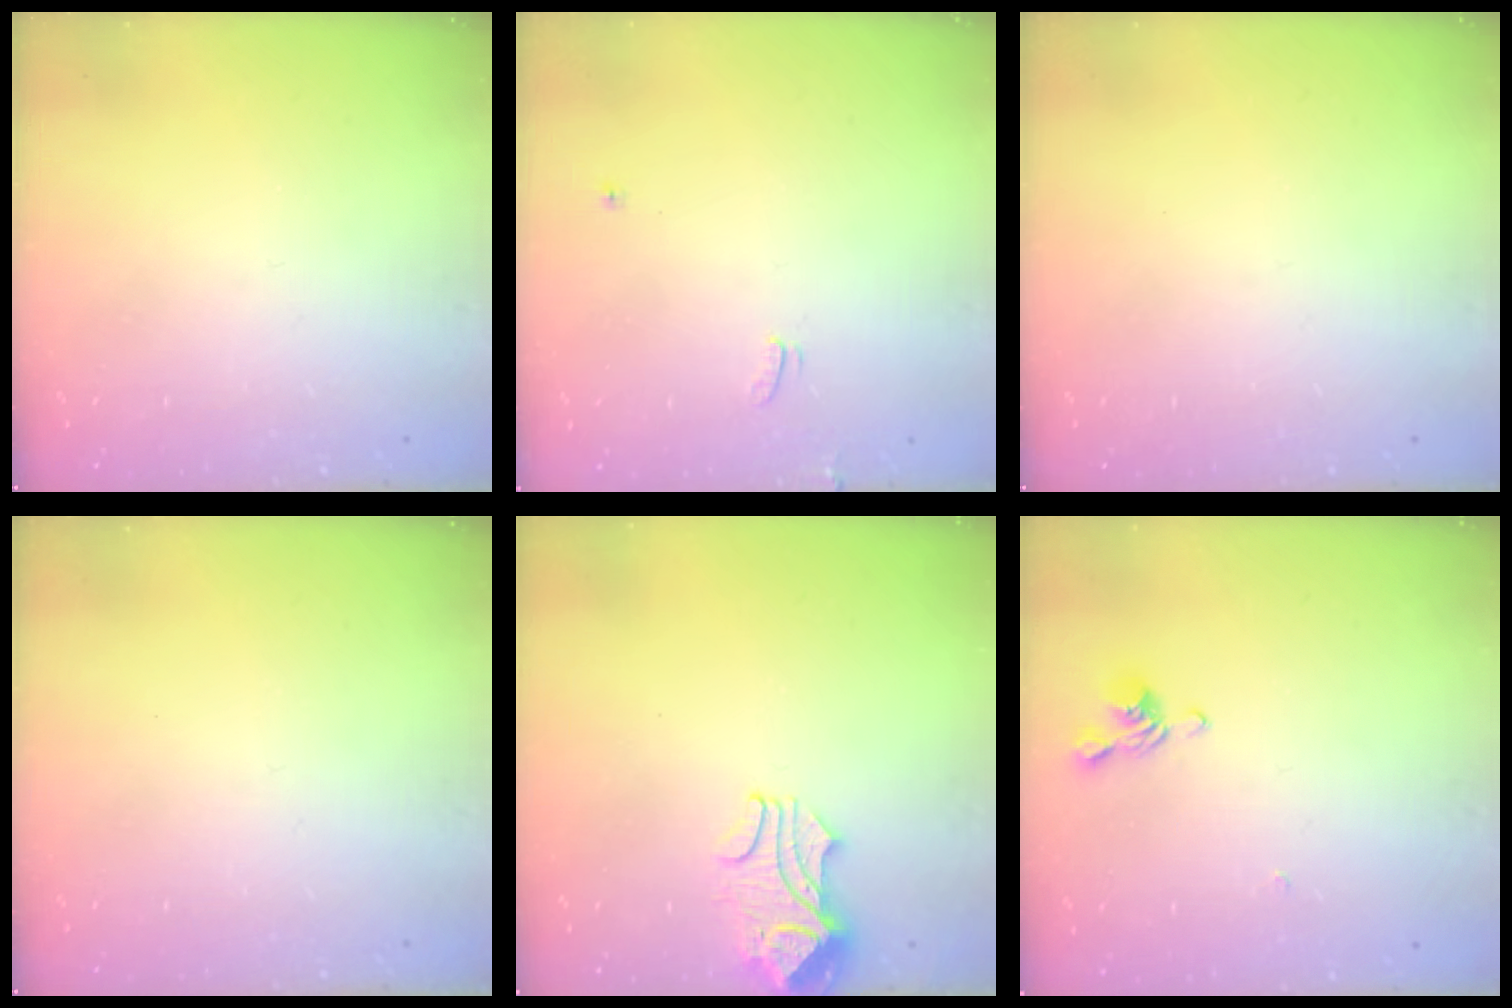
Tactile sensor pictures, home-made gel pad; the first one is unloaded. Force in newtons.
{"total": 0.0}
{"total": 0.0}
{"total": 0.0}
{"total": 2.3, "press": 2.3, "slide": 0.5}
{"total": 3.8, "press": 3.8, "slide": 0.3}